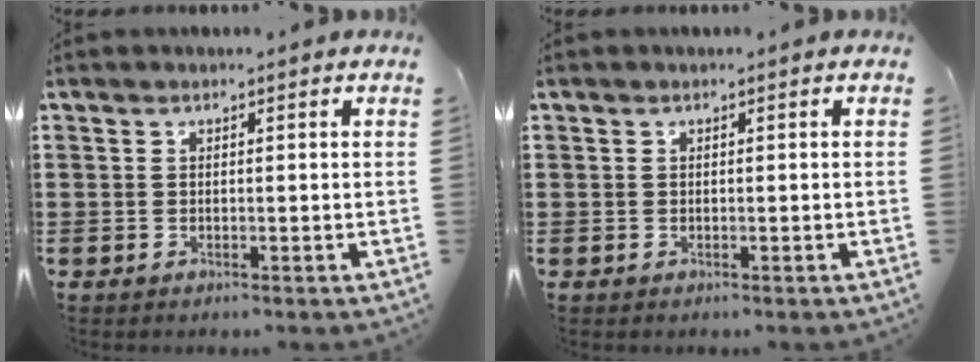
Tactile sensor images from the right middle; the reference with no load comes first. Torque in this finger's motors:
{"motor_torque": [-1.30, 0.85, -0.84, -0.20]}